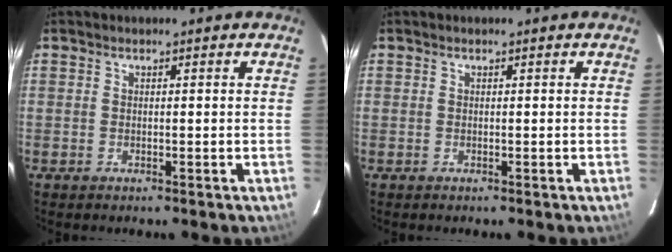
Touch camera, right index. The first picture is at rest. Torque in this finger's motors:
{"motor_torque": [0.02, 0.02, -0.01, 0.00]}